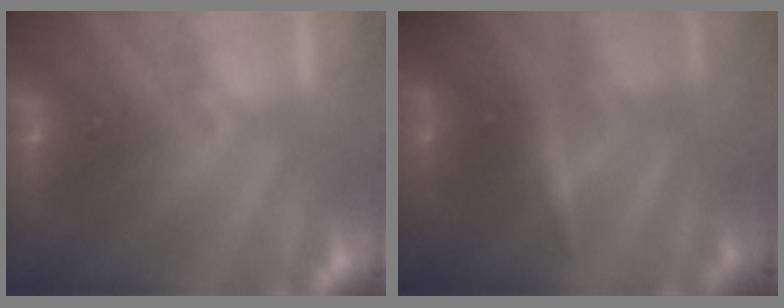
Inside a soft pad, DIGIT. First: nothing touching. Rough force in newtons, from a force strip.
{"total": 2.4}